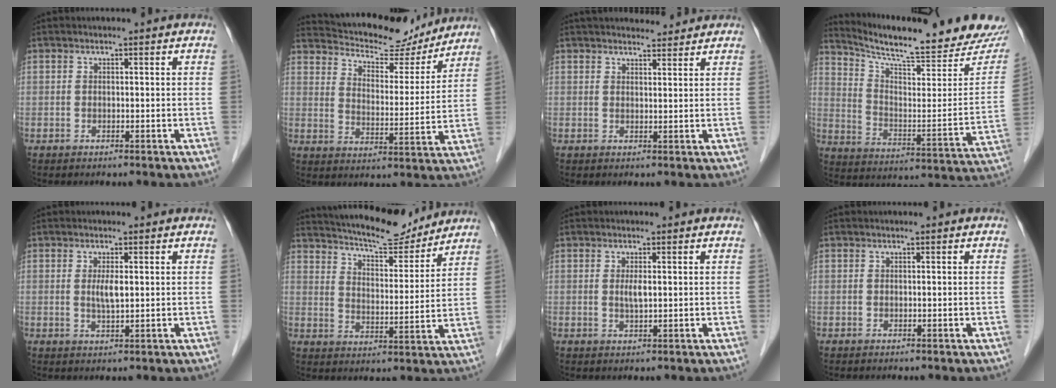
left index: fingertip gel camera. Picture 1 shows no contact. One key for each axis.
{"total": 17.1, "fx": 15.6, "fy": 4.8, "fz": 4.9, "tx": -0.073, "ty": -0.001, "tz": 0.218}
{"total": 7.2, "fx": 6.8, "fy": 1.6, "fz": 2.0, "tx": -0.022, "ty": 0.014, "tz": 0.088}
{"total": 22.2, "fx": 20.6, "fy": 1.7, "fz": 8.0, "tx": -0.126, "ty": -0.082, "tz": 0.280}
{"total": 2.3, "fx": 0.2, "fy": 0.4, "fz": 2.3, "tx": -0.047, "ty": -0.007, "tz": 0.004}
{"total": 13.9, "fx": 12.9, "fy": 2.5, "fz": 4.5, "tx": -0.074, "ty": -0.003, "tz": 0.191}
{"total": 1.6, "fx": 0.1, "fy": 0.3, "fz": 1.6, "tx": -0.034, "ty": -0.006, "tz": 0.002}
{"total": 0.0}